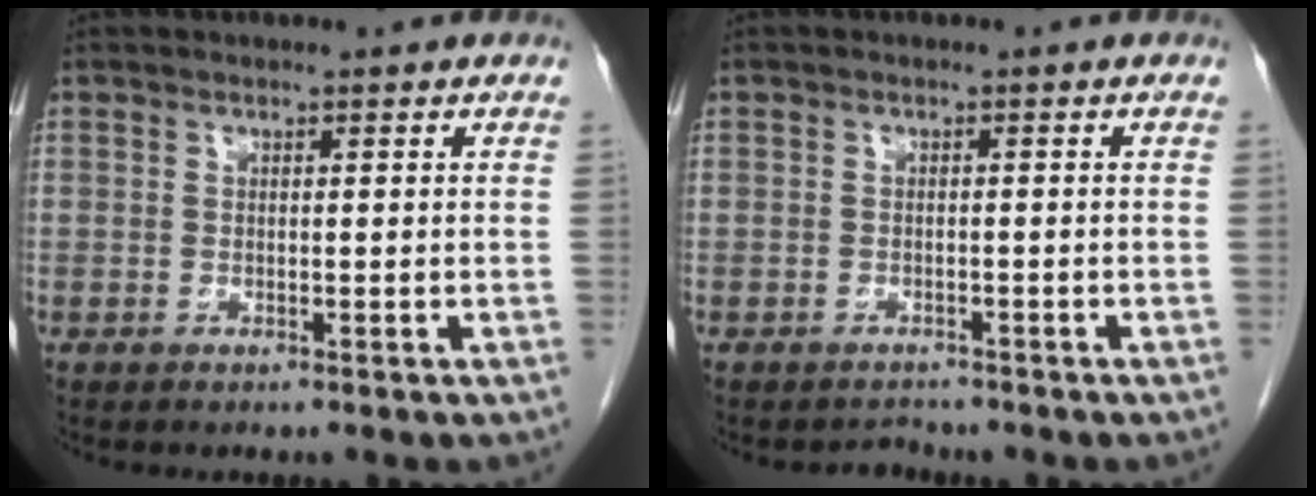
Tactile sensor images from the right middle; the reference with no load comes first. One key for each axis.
{"total": 1.4, "fx": -1.3, "fy": 0.4, "fz": -0.4, "tx": 0.001, "ty": -0.006, "tz": -0.019}